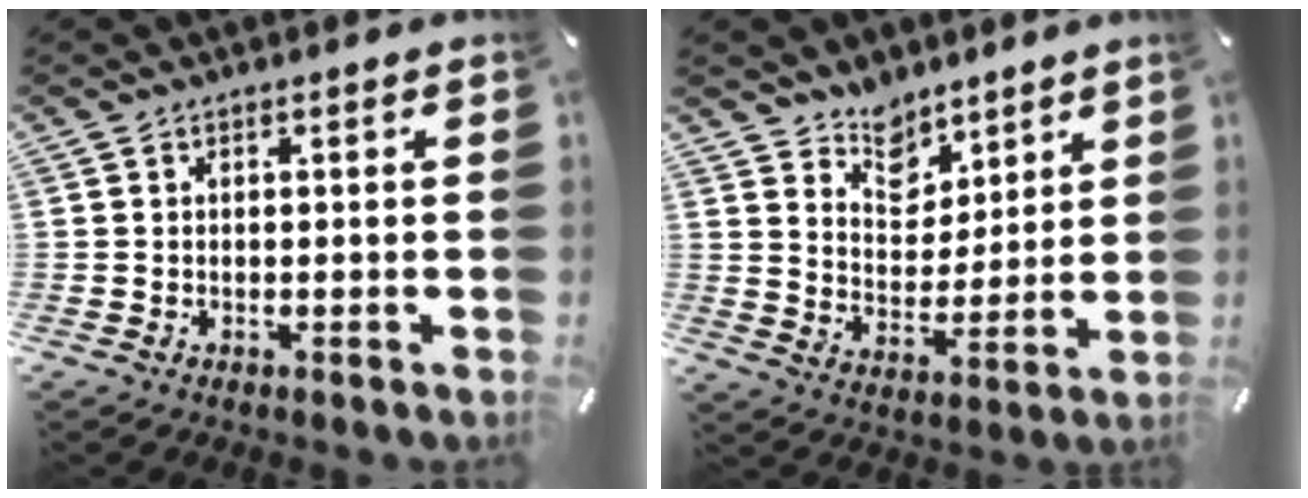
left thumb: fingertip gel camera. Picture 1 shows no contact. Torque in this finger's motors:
{"motor_torque": [1.89, 1.78, 0.93, -0.84, 0.15]}